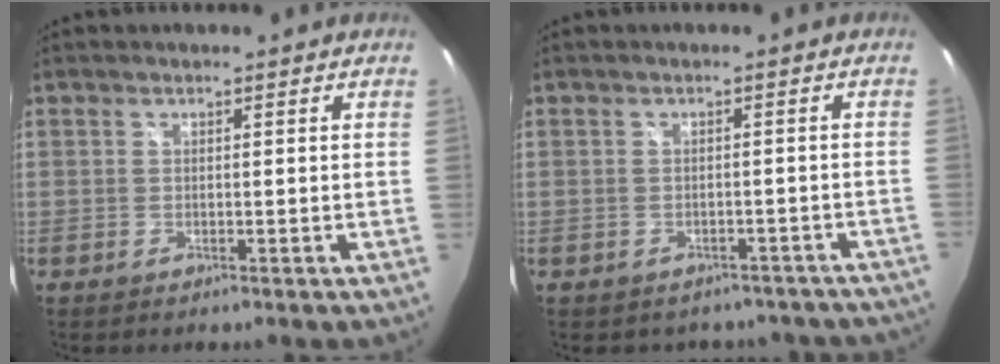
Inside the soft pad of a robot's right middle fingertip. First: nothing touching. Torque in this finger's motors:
{"motor_torque": [1.08, -1.05, 0.07, 0.02]}